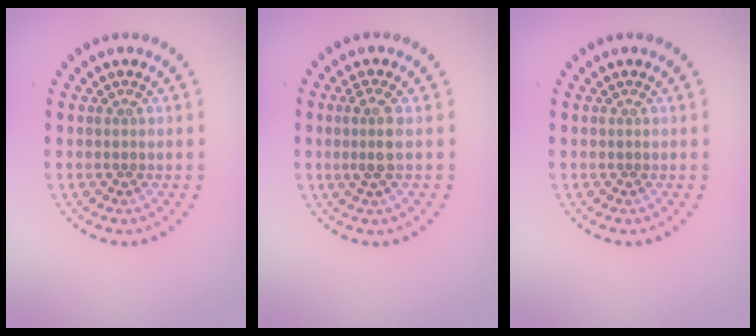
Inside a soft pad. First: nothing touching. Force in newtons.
{"total": 2.1, "press": 1.7, "slide": 1.2}
{"total": 0.0}